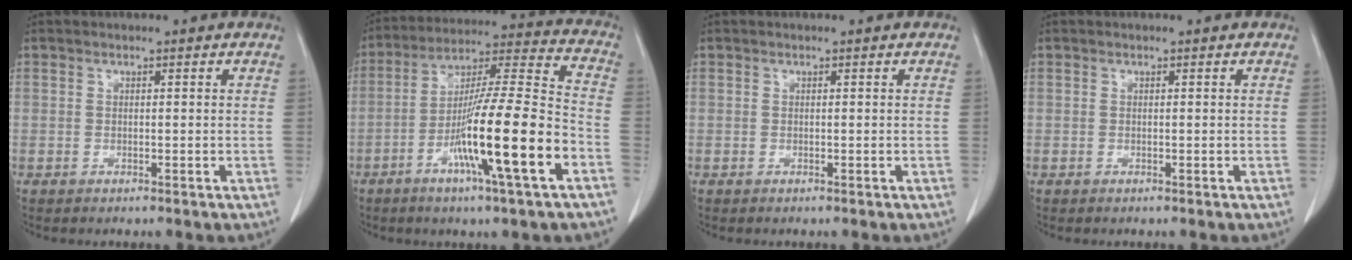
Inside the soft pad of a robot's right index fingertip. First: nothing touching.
{"total": 17.7, "force": [-6.8, -0.1, 16.3], "torque": [-0.291, -0.010, -0.116]}
{"total": 0.0}
{"total": 0.0}